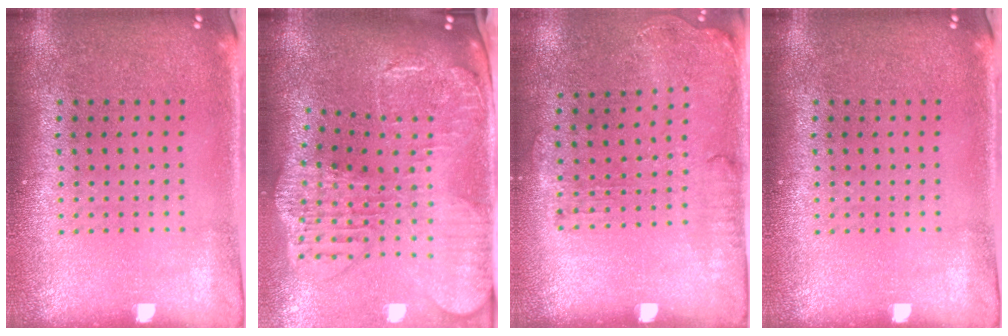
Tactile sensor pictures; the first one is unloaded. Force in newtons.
{"total": 3.0, "press": 2.5, "slide": 1.7}
{"total": 1.6, "press": 1.3, "slide": 1.0}
{"total": 0.0}